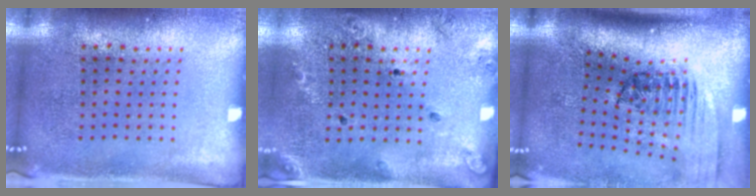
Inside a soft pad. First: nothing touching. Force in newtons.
{"total": 1.3, "press": 1.3, "slide": 0.3}
{"total": 2.5, "press": 1.7, "slide": 1.8}